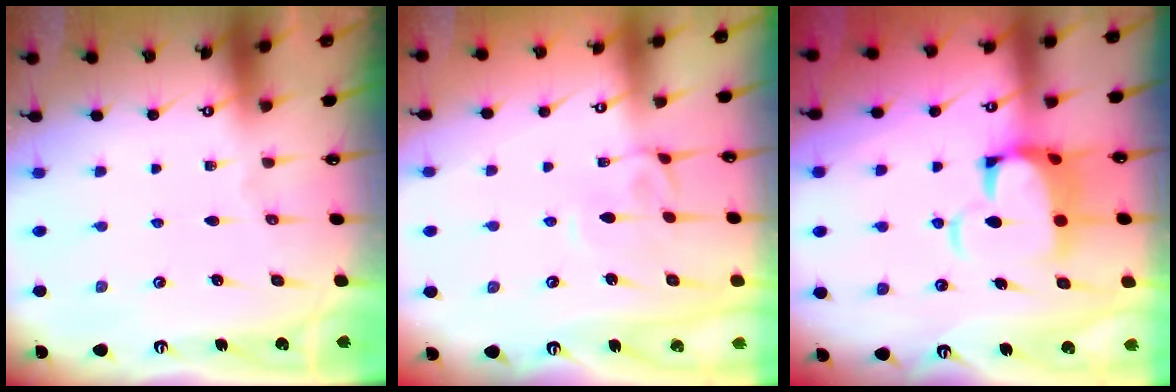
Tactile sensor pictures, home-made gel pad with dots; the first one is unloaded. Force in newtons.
{"total": 3.0, "press": 3.0, "slide": 0.4}
{"total": 6.9, "press": 6.8, "slide": 1.4}